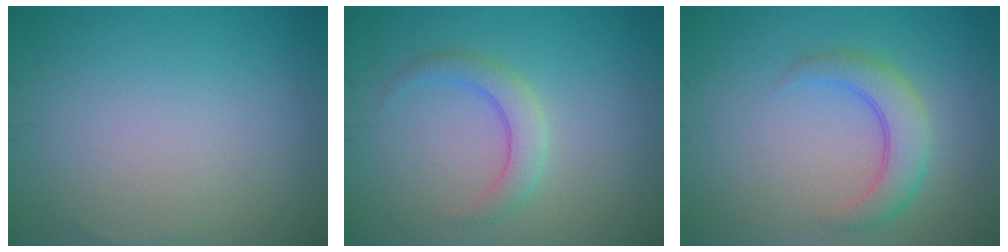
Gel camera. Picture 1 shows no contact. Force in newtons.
{"total": 2.4, "press": 2.4, "slide": 0.0}
{"total": 3.6, "press": 3.6, "slide": 0.2}